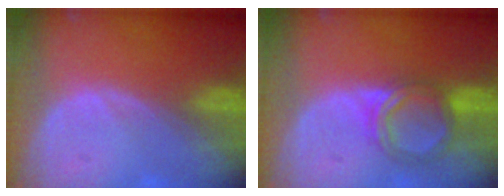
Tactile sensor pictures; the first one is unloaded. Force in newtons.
{"total": 5.4, "press": 5.1, "slide": 1.7}